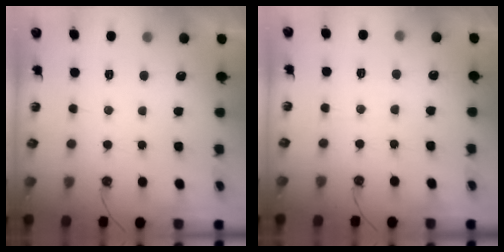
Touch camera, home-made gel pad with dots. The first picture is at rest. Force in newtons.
{"total": 3.9, "press": 3.8, "slide": 0.4}